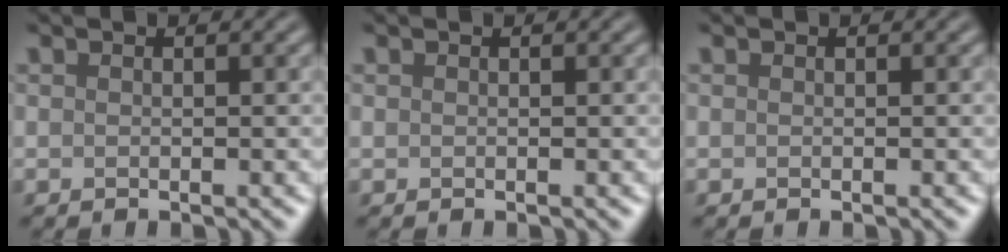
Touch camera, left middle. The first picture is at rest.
{"total": 0.0}
{"total": 0.0}